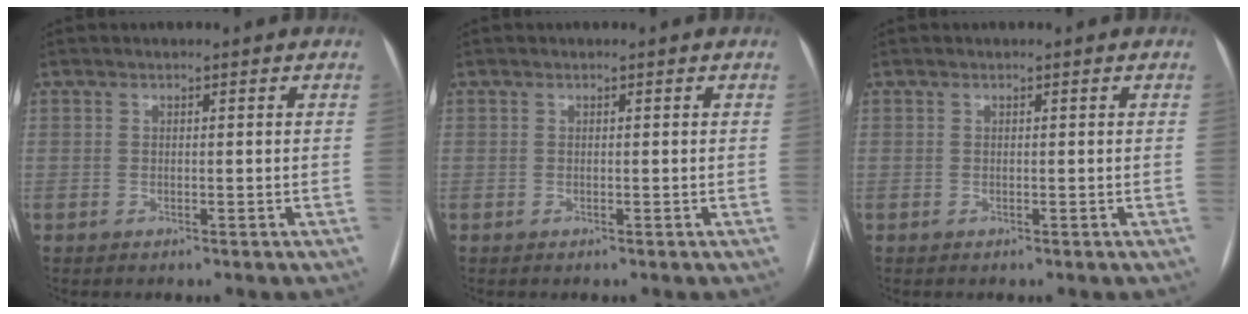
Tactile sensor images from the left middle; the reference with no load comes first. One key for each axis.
{"total": 0.0}
{"total": 0.0}